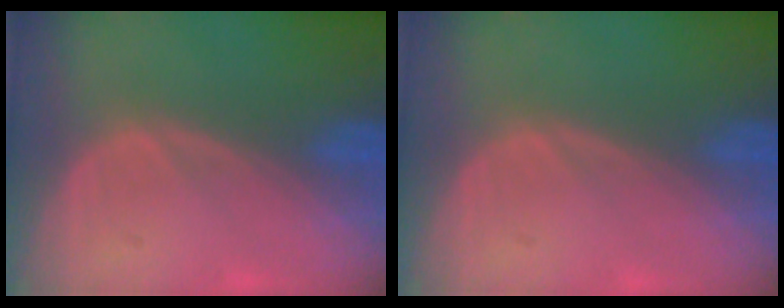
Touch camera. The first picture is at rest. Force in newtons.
{"total": 0.0}